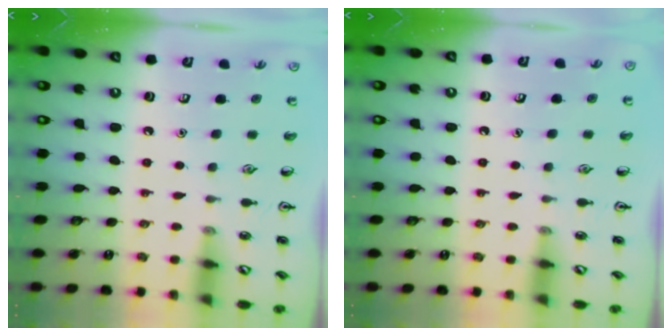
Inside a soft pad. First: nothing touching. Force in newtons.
{"total": 0.0}